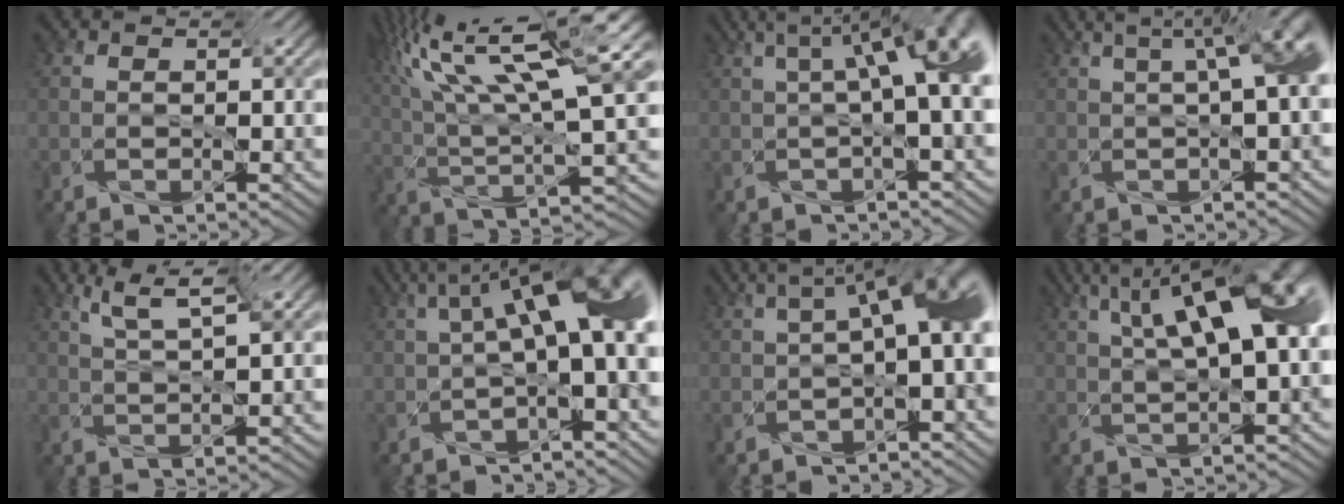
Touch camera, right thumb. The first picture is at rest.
{"total": 14.1, "force": [6.2, 4.8, 11.7], "torque": [-0.251, 0.024, 0.113]}
{"total": 12.6, "force": [3.0, 4.1, 11.5], "torque": [-0.136, 0.058, 0.039]}
{"total": 10.9, "force": [2.6, 3.7, 9.9], "torque": [-0.099, 0.060, 0.031]}
{"total": 5.4, "force": [3.5, 1.0, 4.1], "torque": [-0.079, 0.012, 0.057]}
{"total": 12.4, "force": [1.4, 4.3, 11.6], "torque": [-0.135, 0.043, 0.004]}
{"total": 11.6, "force": [1.2, 4.0, 10.8], "torque": [-0.124, 0.047, 0.002]}
{"total": 14.9, "force": [4.4, 5.7, 13.0], "torque": [-0.188, 0.055, 0.055]}